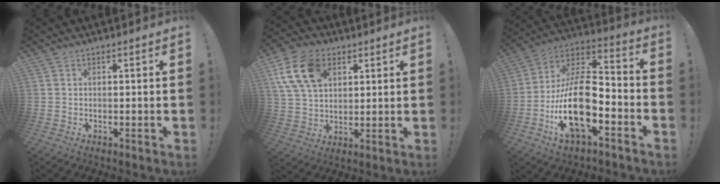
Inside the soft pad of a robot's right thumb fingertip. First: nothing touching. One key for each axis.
{"total": 15.0, "fx": 6.4, "fy": 10.0, "fz": 9.1, "tx": -0.159, "ty": -0.010, "tz": 0.127}
{"total": 20.5, "fx": -6.2, "fy": 9.7, "fz": 16.9, "tx": -0.331, "ty": 0.023, "tz": -0.102}